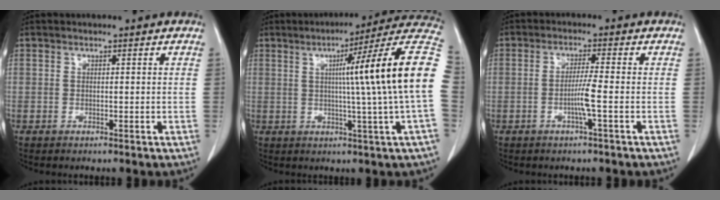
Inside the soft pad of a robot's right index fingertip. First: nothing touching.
{"total": 18.3, "force": [1.6, -2.6, 18.0], "torque": [-0.219, 0.017, 0.008]}
{"total": 3.8, "force": [-1.1, -0.7, 3.5], "torque": [-0.069, -0.004, -0.023]}